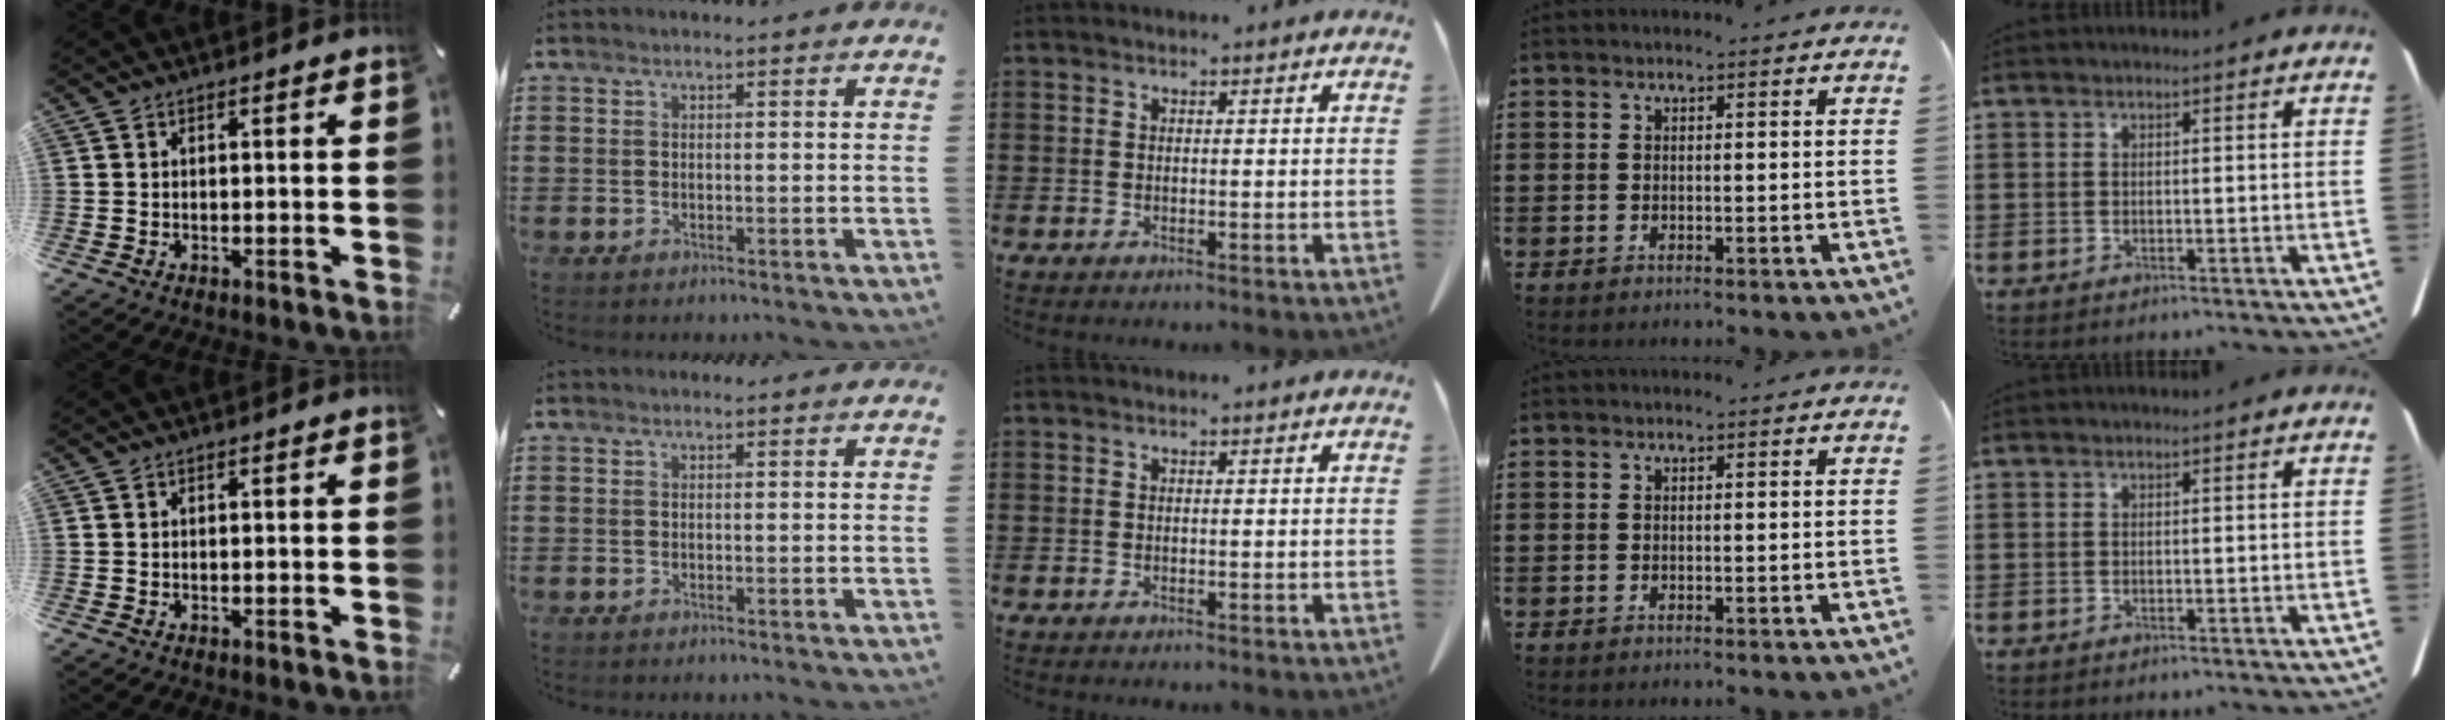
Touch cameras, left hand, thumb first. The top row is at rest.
{}